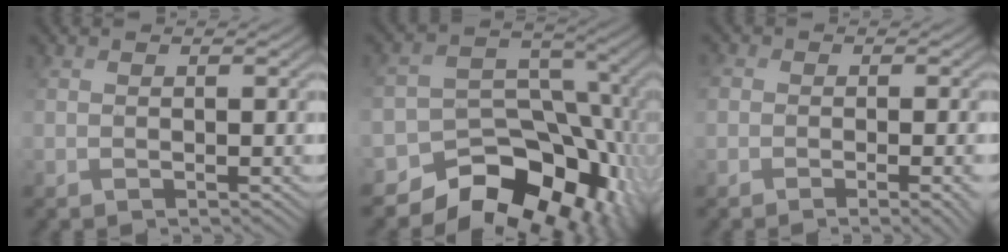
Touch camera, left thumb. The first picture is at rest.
{"total": 12.5, "force": [-7.5, 8.6, 5.0], "torque": [-0.084, -0.002, -0.109]}
{"total": 4.9, "force": [-2.2, 2.7, 3.4], "torque": [-0.038, -0.003, -0.022]}